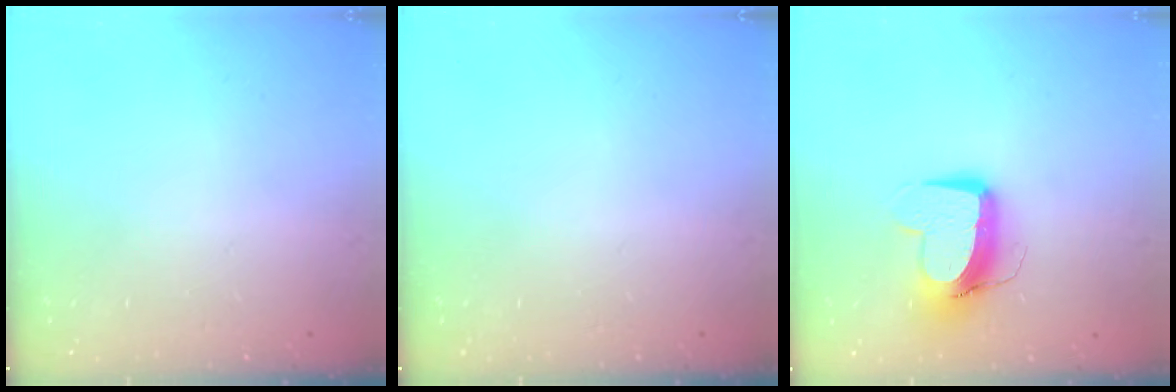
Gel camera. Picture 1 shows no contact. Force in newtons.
{"total": 0.0}
{"total": 11.5, "press": 11.5, "slide": 1.4}